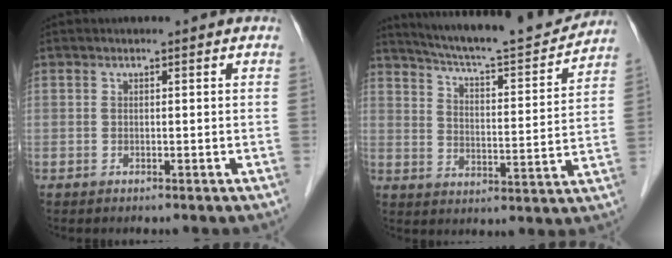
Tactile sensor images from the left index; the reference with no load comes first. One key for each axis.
{"total": 17.9, "fx": 16.7, "fy": 1.0, "fz": 6.5, "tx": -0.108, "ty": -0.020, "tz": 0.237}